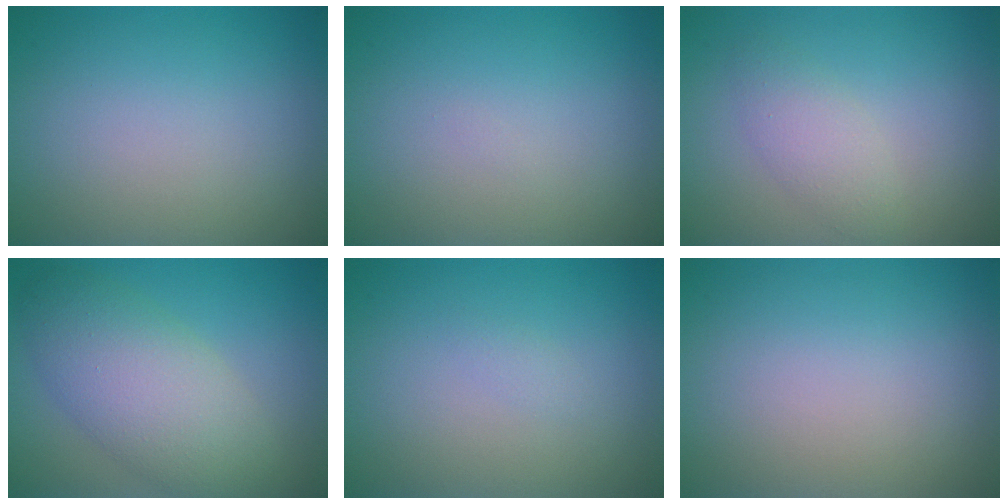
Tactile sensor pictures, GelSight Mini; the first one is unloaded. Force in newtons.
{"total": 0.0}
{"total": 2.3, "press": 2.3, "slide": 0.2}
{"total": 7.0, "press": 7.0, "slide": 0.3}
{"total": 0.5, "press": 0.5, "slide": 0.1}
{"total": 0.0}